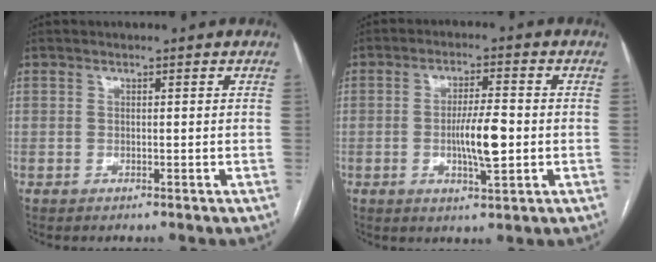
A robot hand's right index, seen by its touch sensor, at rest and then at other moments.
{"total": 6.9, "force": [-1.0, 1.1, 6.8], "torque": [-0.123, -0.004, -0.017]}